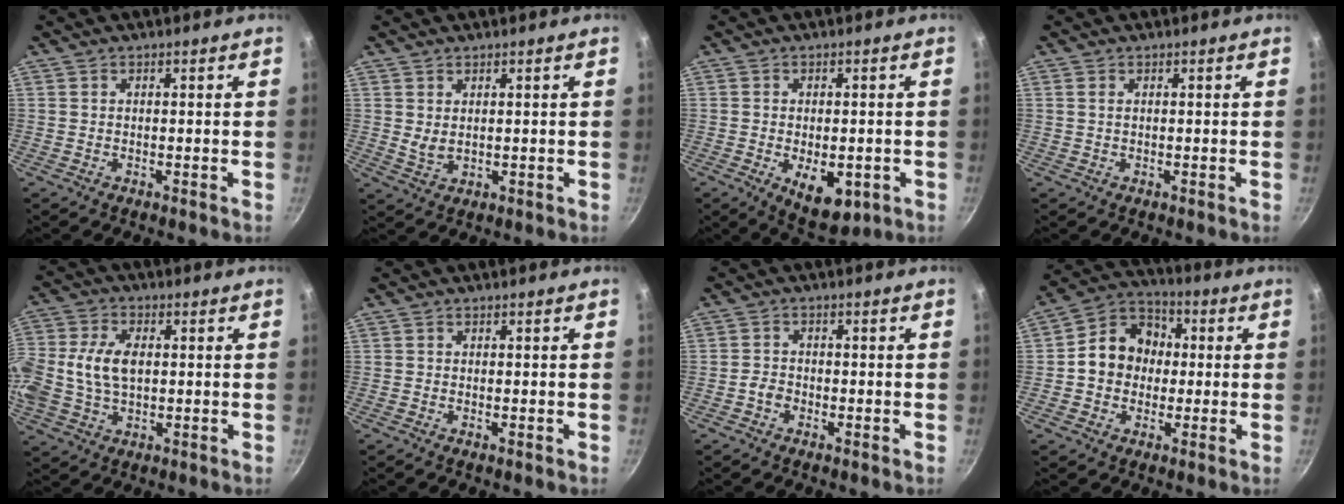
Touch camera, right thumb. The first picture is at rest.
{"total": 2.6, "force": [1.1, 1.5, 1.8], "torque": [-0.032, -0.013, 0.025]}
{"total": 8.8, "force": [-2.6, 4.8, 6.9], "torque": [-0.075, -0.003, -0.020]}
{"total": 0.9, "force": [0.2, 0.5, 0.7], "torque": [-0.012, 0.002, 0.002]}
{"total": 12.5, "force": [0.6, 8.2, 9.4], "torque": [-0.198, 0.025, 0.004]}
{"total": 0.6, "force": [-0.1, 0.1, 0.5], "torque": [-0.009, 0.000, -0.002]}
{"total": 2.1, "force": [-1.1, 1.5, 1.0], "torque": [-0.015, 0.015, -0.023]}
{"total": 11.7, "force": [0.2, 10.0, 6.1], "torque": [-0.061, 0.027, -0.019]}